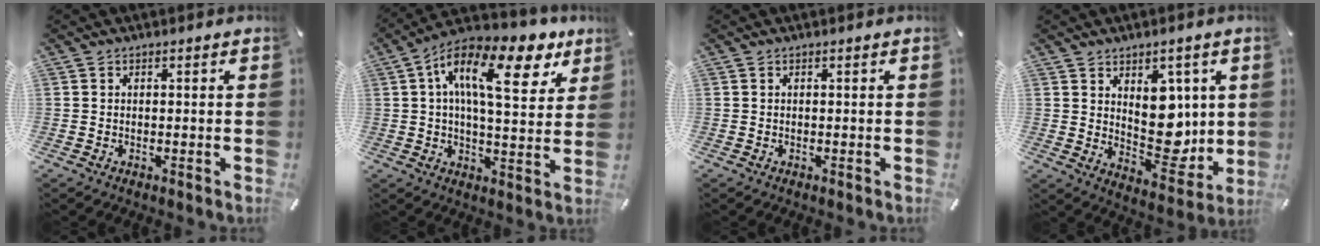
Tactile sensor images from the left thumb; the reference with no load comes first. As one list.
[{"total": 18.3, "force": [7.7, 7.9, 14.6], "torque": [-0.236, -0.028, 0.124]}, {"total": 0.0}, {"total": 11.3, "force": [3.3, 8.7, 6.5], "torque": [-0.057, -0.032, 0.067]}]